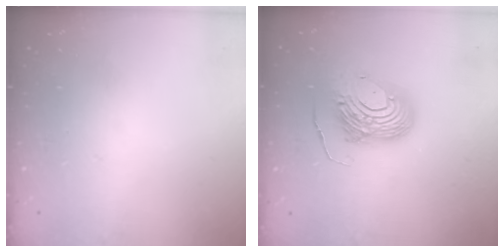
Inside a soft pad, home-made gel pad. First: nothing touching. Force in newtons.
{"total": 13.8, "press": 13.7, "slide": 1.3}